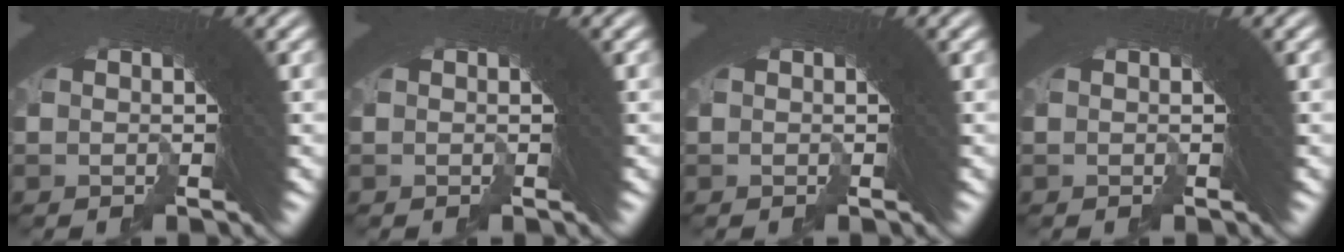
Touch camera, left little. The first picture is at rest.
{"total": 0.0}
{"total": 0.0}
{"total": 0.0}